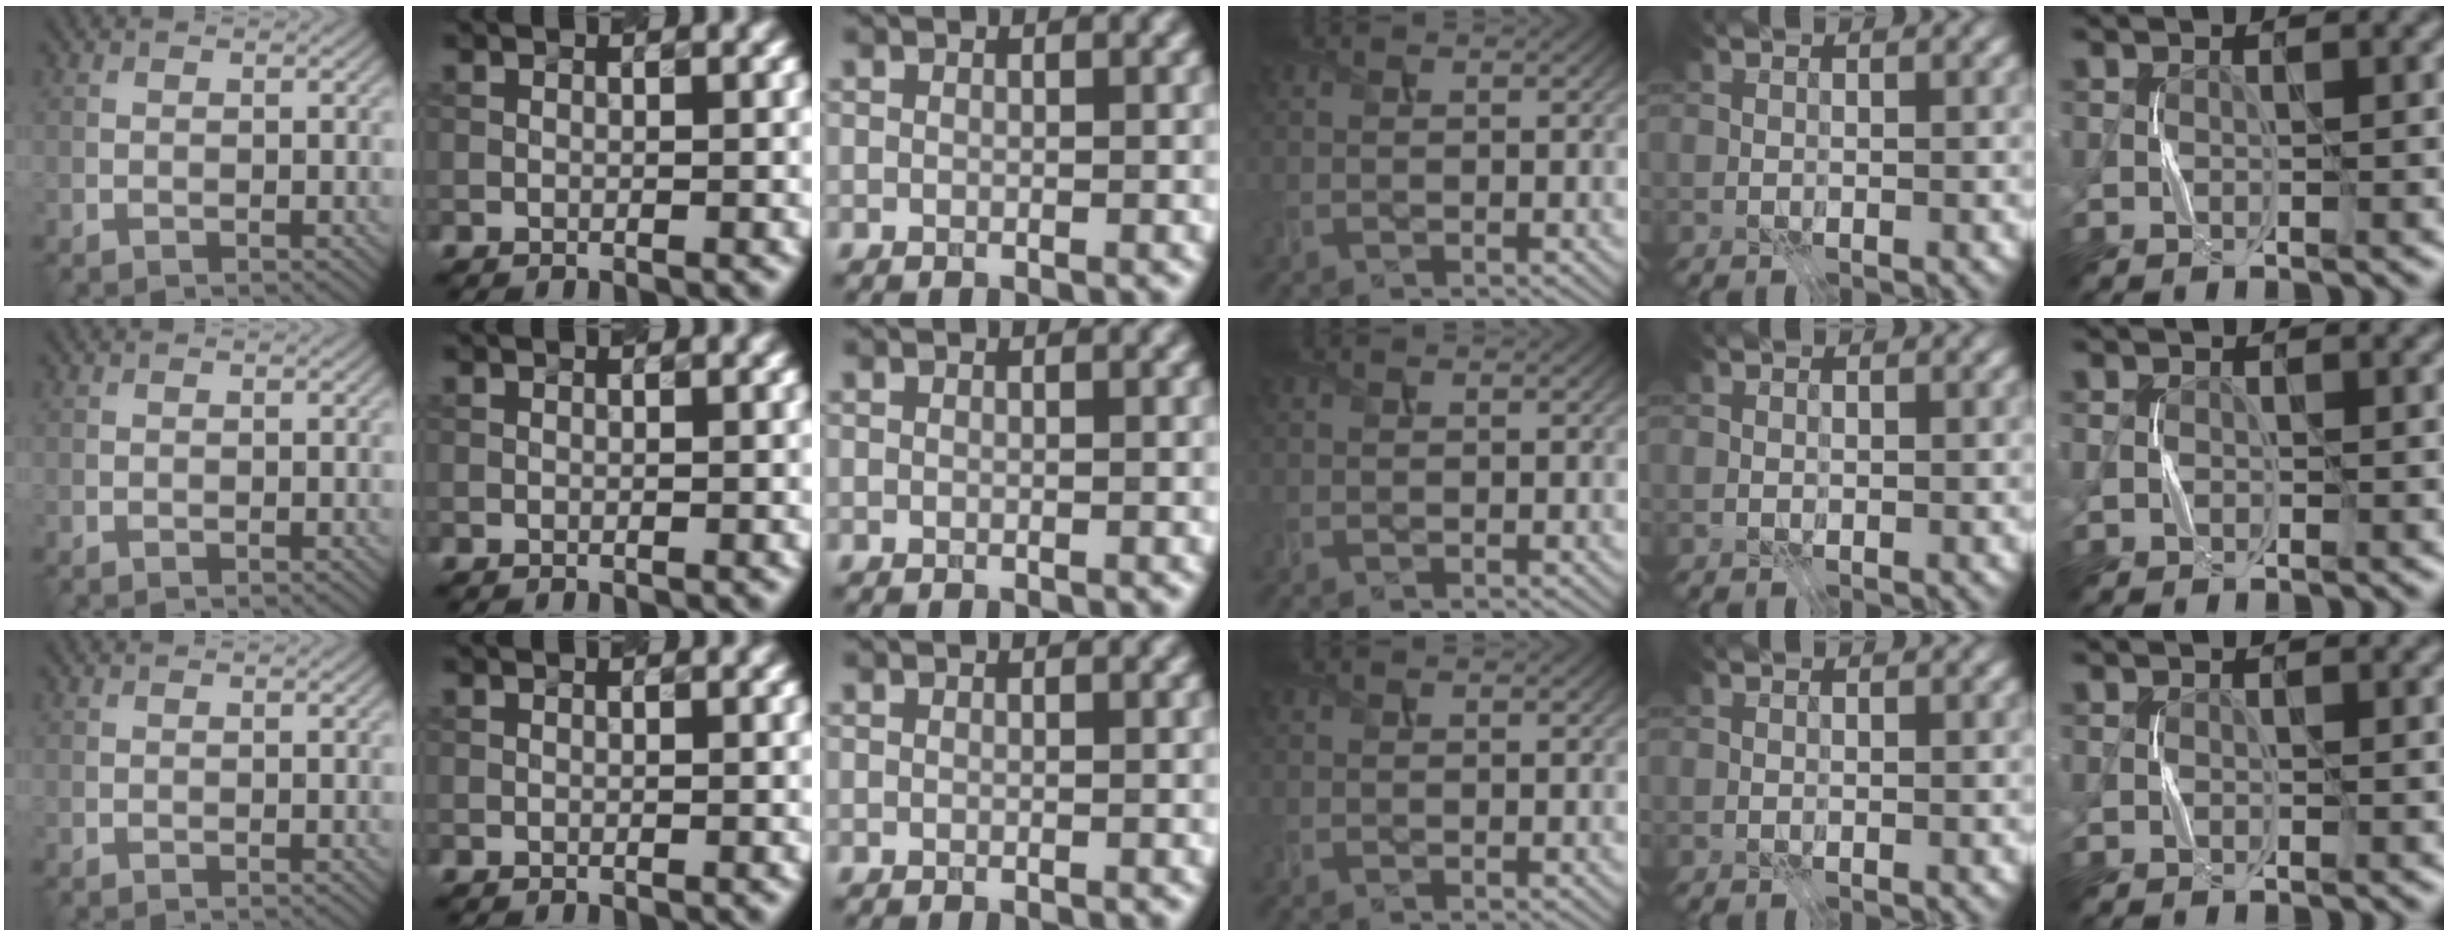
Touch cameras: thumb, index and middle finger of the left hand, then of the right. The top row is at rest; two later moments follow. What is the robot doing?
{"motion": "press", "object": "gel pad"}